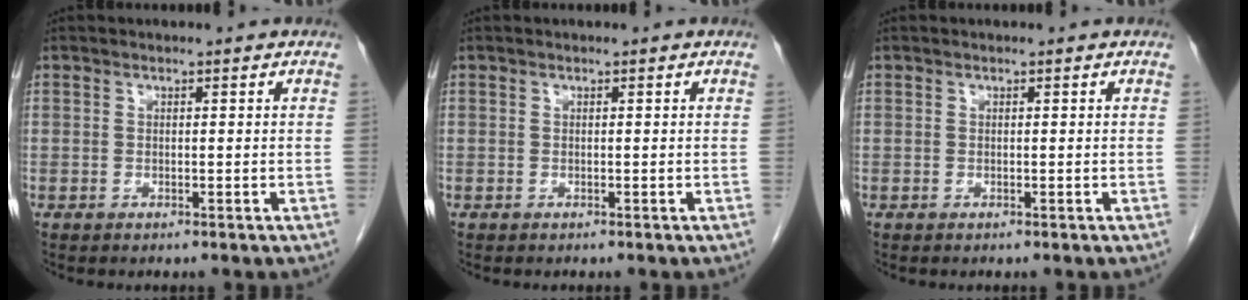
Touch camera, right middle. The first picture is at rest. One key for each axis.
{"total": 0.0}
{"total": 0.0}